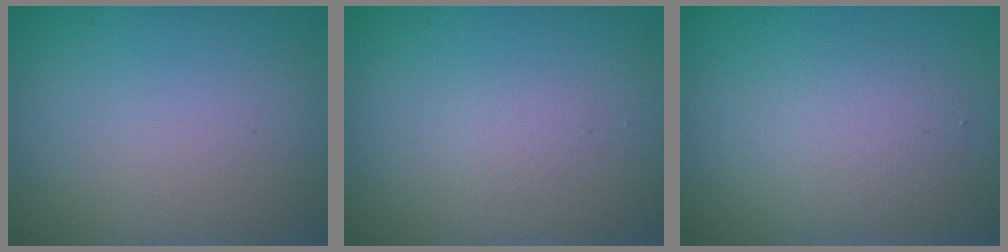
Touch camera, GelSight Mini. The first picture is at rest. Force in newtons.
{"total": 0.7, "press": 0.7, "slide": 0.0}
{"total": 2.8, "press": 2.8, "slide": 0.2}